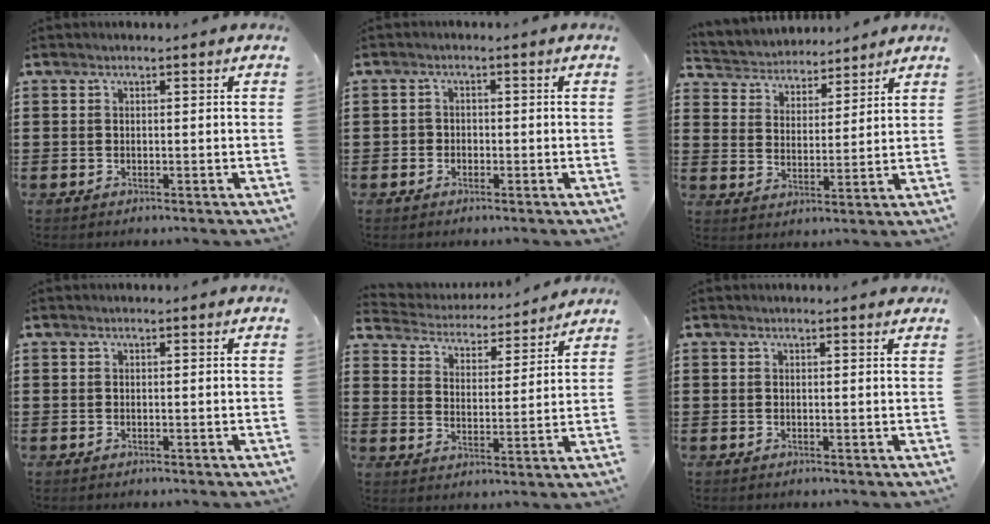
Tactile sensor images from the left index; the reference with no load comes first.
{"total": 1.3, "force": [-0.8, 1.0, 0.2], "torque": [-0.008, 0.003, -0.019]}
{"total": 4.0, "force": [3.8, 0.9, -0.6], "torque": [-0.013, -0.025, 0.064]}
{"total": 0.0}
{"total": 3.8, "force": [3.7, 0.4, 0.0], "torque": [-0.026, -0.031, 0.057]}
{"total": 0.6, "force": [0.5, 0.0, 0.4], "torque": [-0.001, -0.004, 0.007]}